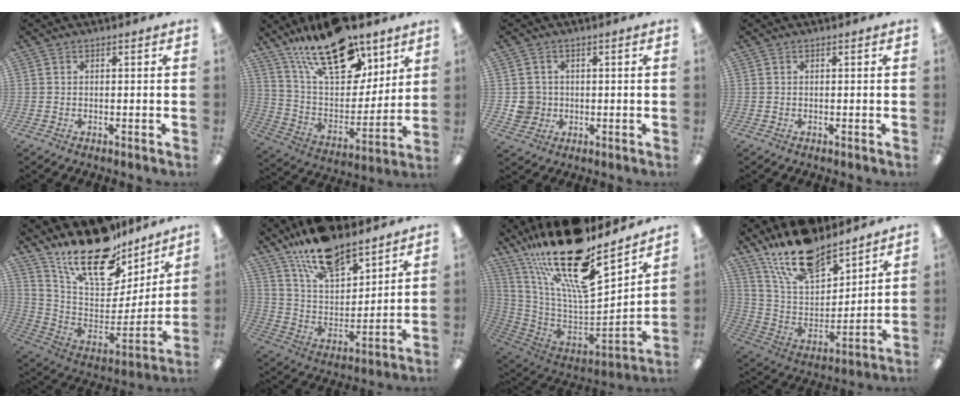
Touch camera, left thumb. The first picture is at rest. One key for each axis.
{"total": 24.1, "fx": 16.0, "fy": 11.4, "fz": 14.0, "tx": -0.243, "ty": -0.089, "tz": 0.278}
{"total": 4.7, "fx": 0.0, "fy": 4.6, "fz": 0.8, "tx": -0.016, "ty": 0.010, "tz": 0.003}
{"total": 0.0}
{"total": 22.7, "fx": 17.6, "fy": 8.9, "fz": 11.3, "tx": -0.192, "ty": -0.123, "tz": 0.308}
{"total": 16.4, "fx": 13.1, "fy": 6.4, "fz": 7.5, "tx": -0.140, "ty": -0.074, "tz": 0.236}
{"total": 25.5, "fx": 17.2, "fy": 8.2, "fz": 16.8, "tx": -0.301, "ty": -0.129, "tz": 0.293}
{"total": 18.4, "fx": 14.7, "fy": 7.6, "fz": 8.1, "tx": -0.162, "ty": -0.085, "tz": 0.265}